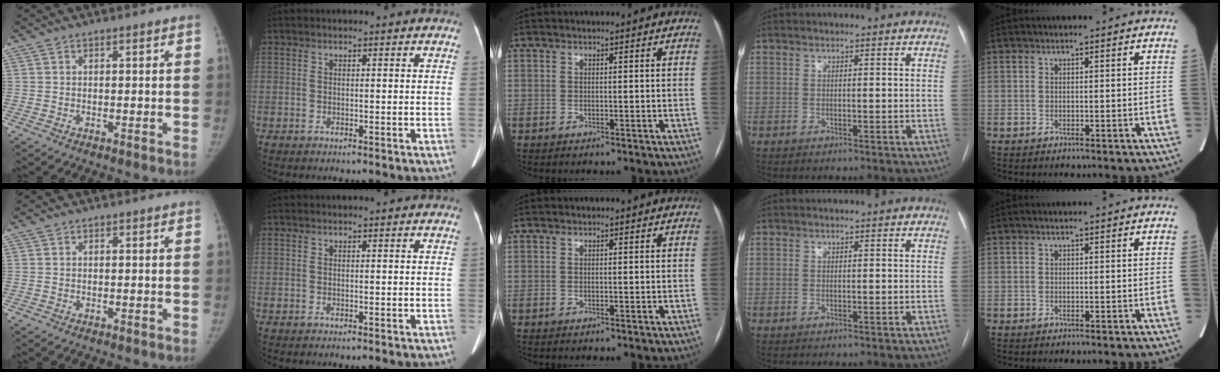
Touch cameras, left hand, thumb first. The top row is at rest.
{}